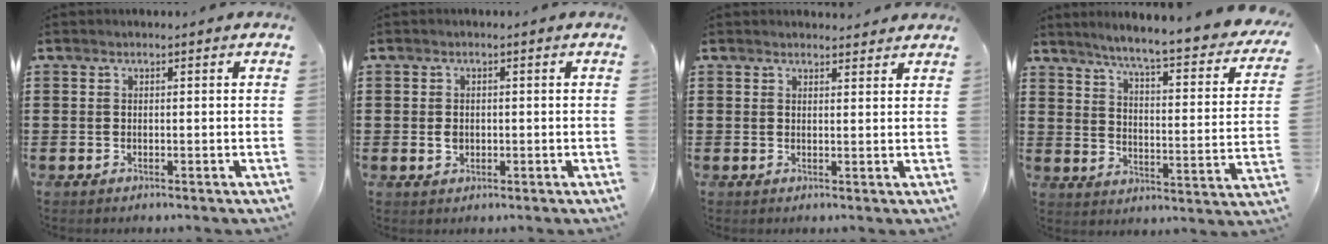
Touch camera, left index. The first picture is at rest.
{"total": 1.5, "force": [0.0, 1.2, 1.0], "torque": [-0.022, 0.006, -0.002]}
{"total": 1.8, "force": [1.7, 0.2, 0.1], "torque": [0.001, -0.002, 0.033]}
{"total": 5.9, "force": [4.9, -0.7, 3.2], "torque": [-0.077, -0.044, 0.071]}